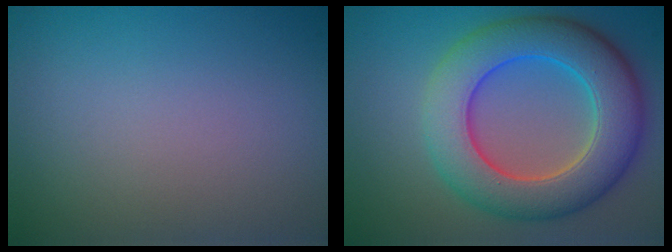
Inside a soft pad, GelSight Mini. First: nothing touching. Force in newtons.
{"total": 9.5, "press": 9.5, "slide": 0.6}